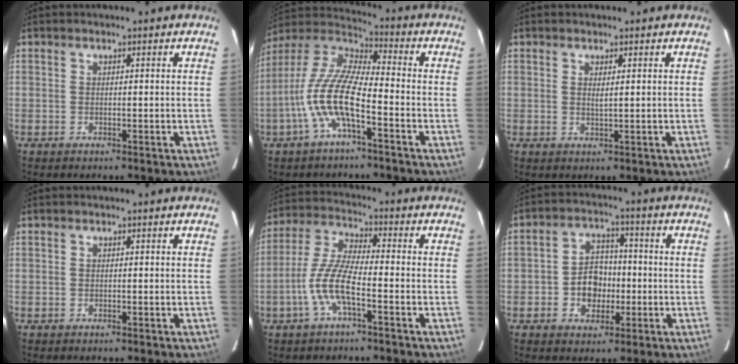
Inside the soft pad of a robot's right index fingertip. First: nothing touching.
{"total": 12.5, "force": [-4.9, 3.1, 11.1], "torque": [-0.234, 0.005, -0.102]}
{"total": 1.4, "force": [0.4, 0.2, 1.3], "torque": [-0.023, -0.001, 0.007]}
{"total": 0.0}
{"total": 9.2, "force": [-3.7, 1.9, 8.2], "torque": [-0.181, 0.004, -0.075]}
{"total": 7.4, "force": [-1.8, 5.9, 4.0], "torque": [-0.082, 0.020, -0.023]}